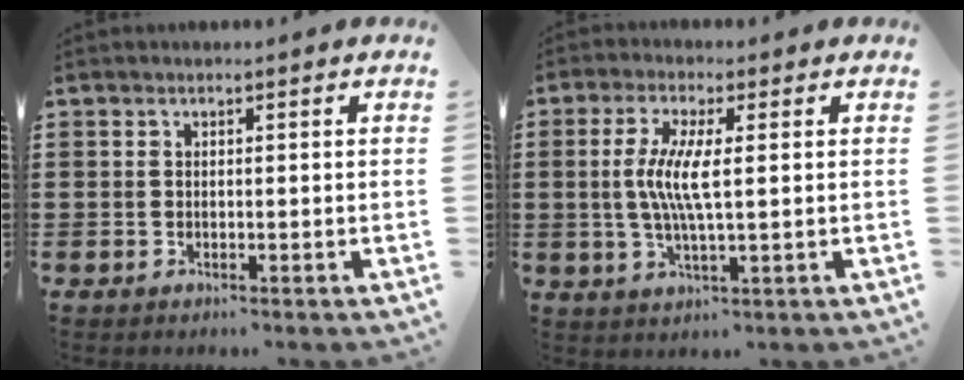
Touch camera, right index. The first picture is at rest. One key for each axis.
{"total": 6.4, "fx": 0.3, "fy": 1.0, "fz": 6.3, "tx": -0.129, "ty": -0.008, "tz": -0.002}